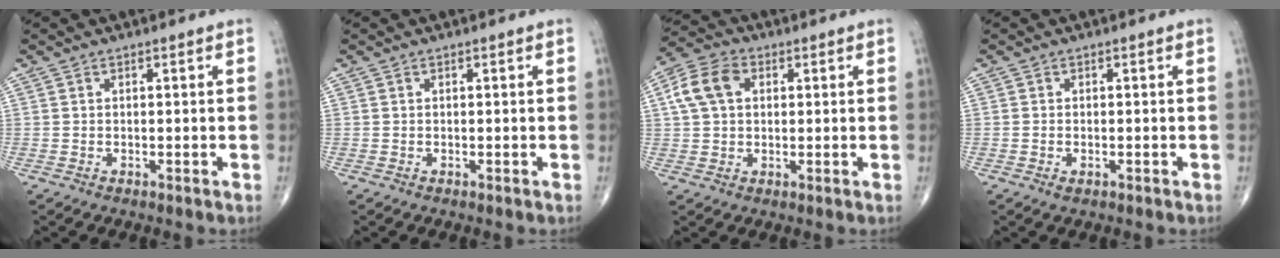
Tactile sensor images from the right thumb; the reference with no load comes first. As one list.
[{"total": 0.0}, {"total": 8.3, "force": [2.1, 5.8, 5.5], "torque": [-0.105, 0.017, 0.033]}, {"total": 1.1, "force": [-0.5, 0.5, 0.8], "torque": [-0.015, 0.000, -0.008]}]